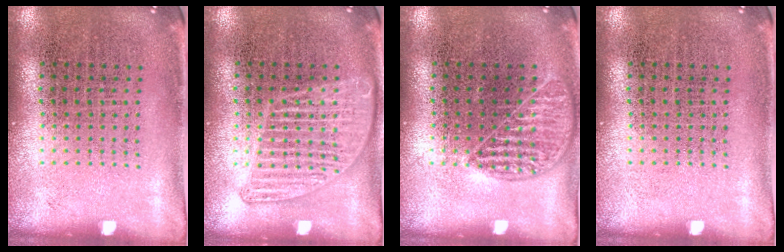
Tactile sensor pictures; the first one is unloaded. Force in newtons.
{"total": 1.3, "press": 1.3, "slide": 0.1}
{"total": 1.1, "press": 1.0, "slide": 0.4}
{"total": 0.0}